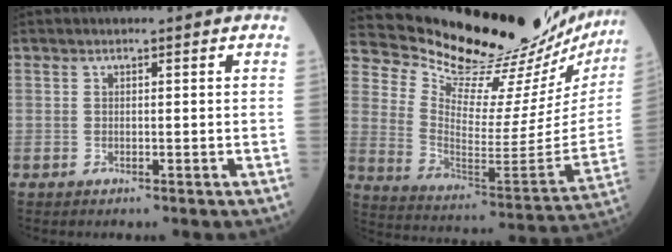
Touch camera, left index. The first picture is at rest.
{"total": 28.4, "force": [26.5, 3.9, 9.4], "torque": [-0.162, -0.129, 0.354]}